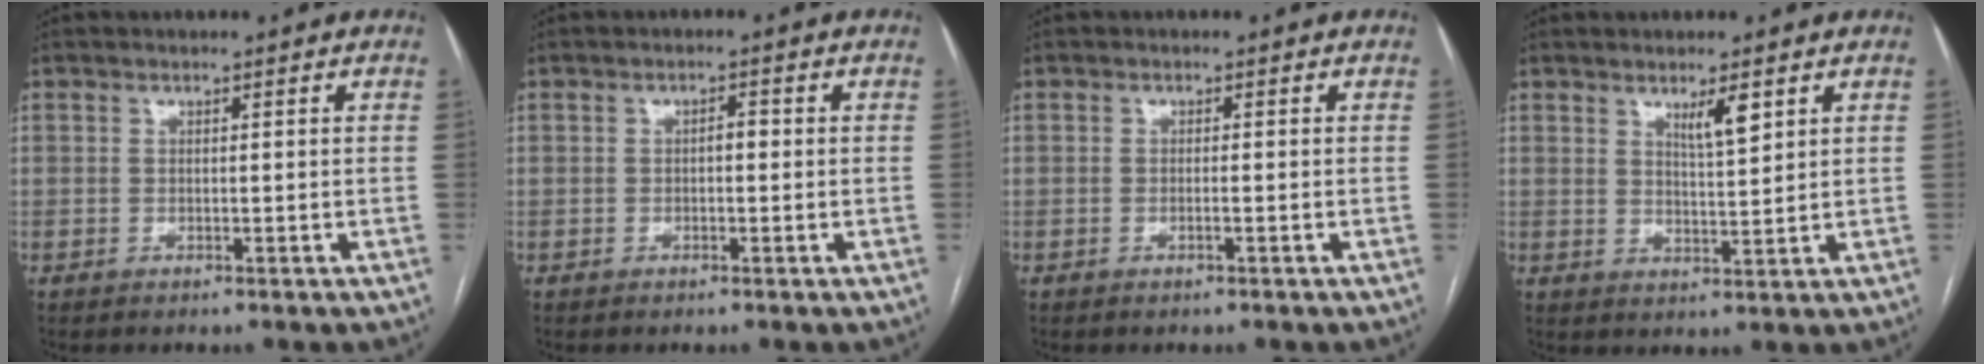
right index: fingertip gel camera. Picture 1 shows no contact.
{"total": 1.4, "force": [-0.1, 0.6, 1.2], "torque": [-0.015, 0.004, -0.004]}
{"total": 0.7, "force": [-0.3, -0.1, 0.6], "torque": [-0.013, 0.000, -0.005]}
{"total": 4.0, "force": [2.3, 0.5, 3.2], "torque": [-0.055, -0.005, 0.042]}